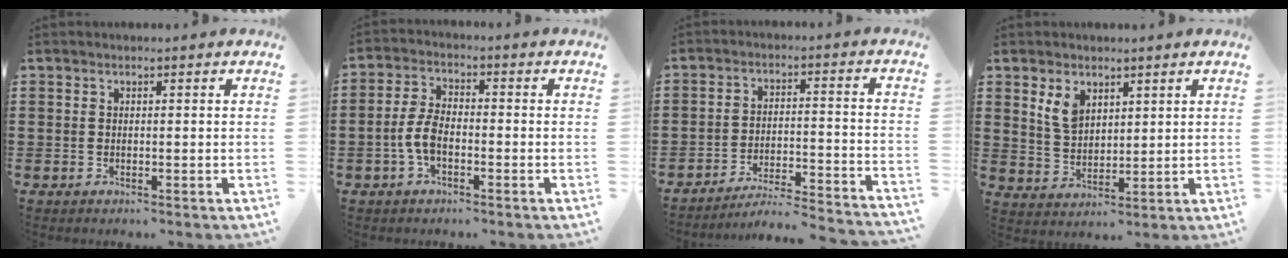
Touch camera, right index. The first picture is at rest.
{"total": 4.9, "force": [-1.7, 2.5, 3.9], "torque": [-0.103, -0.004, -0.040]}
{"total": 5.3, "force": [-5.0, -0.3, 1.5], "torque": [-0.034, -0.015, -0.105]}
{"total": 4.9, "force": [2.6, 3.2, 2.7], "torque": [-0.066, 0.009, 0.048]}